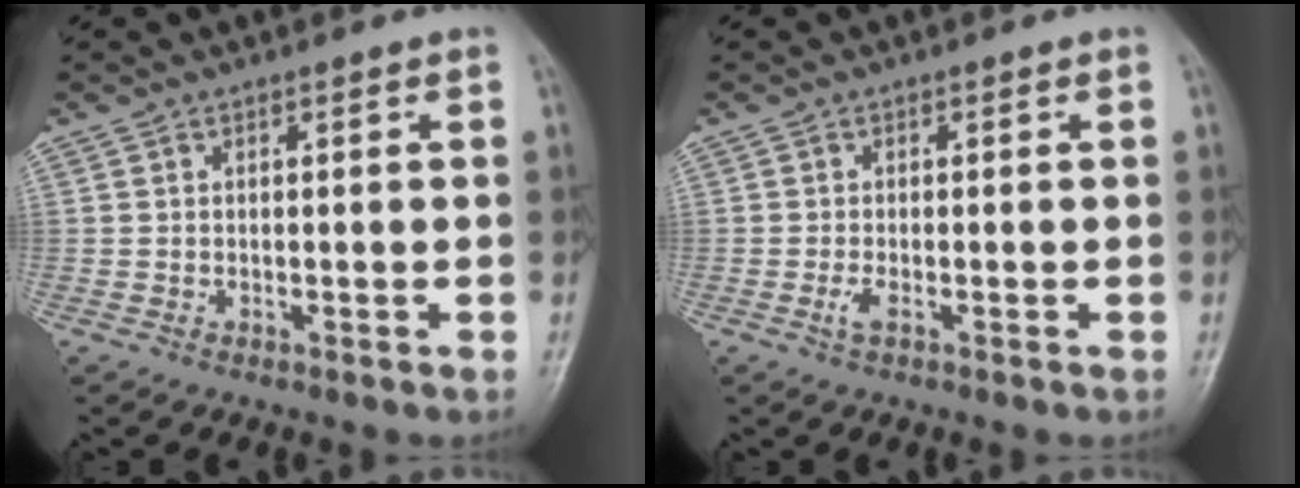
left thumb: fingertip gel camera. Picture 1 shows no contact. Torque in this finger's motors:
{"motor_torque": [-0.11, 0.15, 0.07, 0.01, 0.00]}